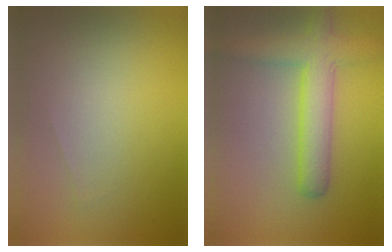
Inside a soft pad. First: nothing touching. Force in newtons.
{"total": 4.6, "press": 4.6, "slide": 0.2}